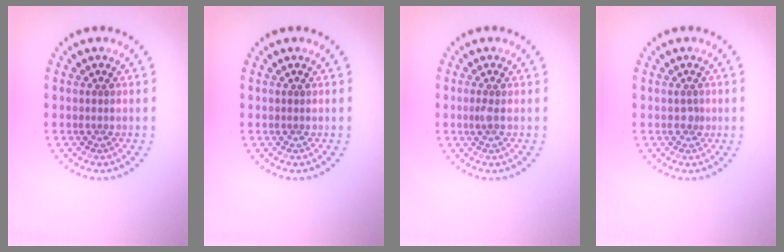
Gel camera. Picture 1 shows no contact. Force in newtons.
{"total": 0.0}
{"total": 0.8, "press": 0.6, "slide": 0.5}
{"total": 0.7, "press": 0.5, "slide": 0.5}